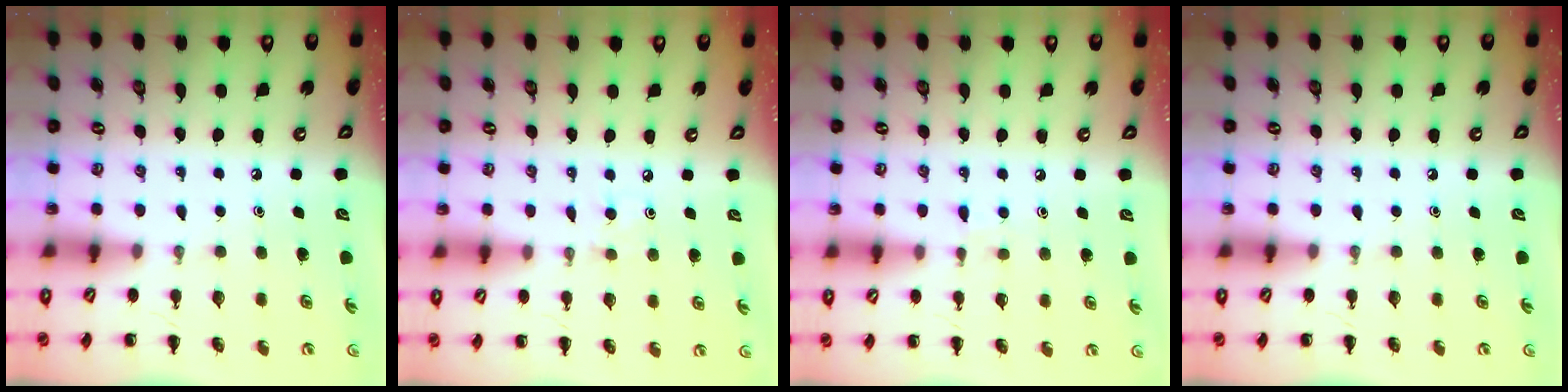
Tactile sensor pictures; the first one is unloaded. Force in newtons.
{"total": 2.9, "press": 2.7, "slide": 1.1}
{"total": 3.9, "press": 3.6, "slide": 1.5}
{"total": 0.0}